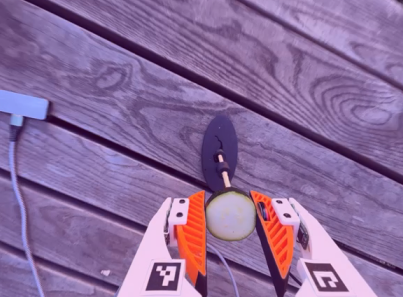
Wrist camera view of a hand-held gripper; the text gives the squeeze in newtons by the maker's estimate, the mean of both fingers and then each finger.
{"total": 8.2, "left": 7.4, "right": 9.0}